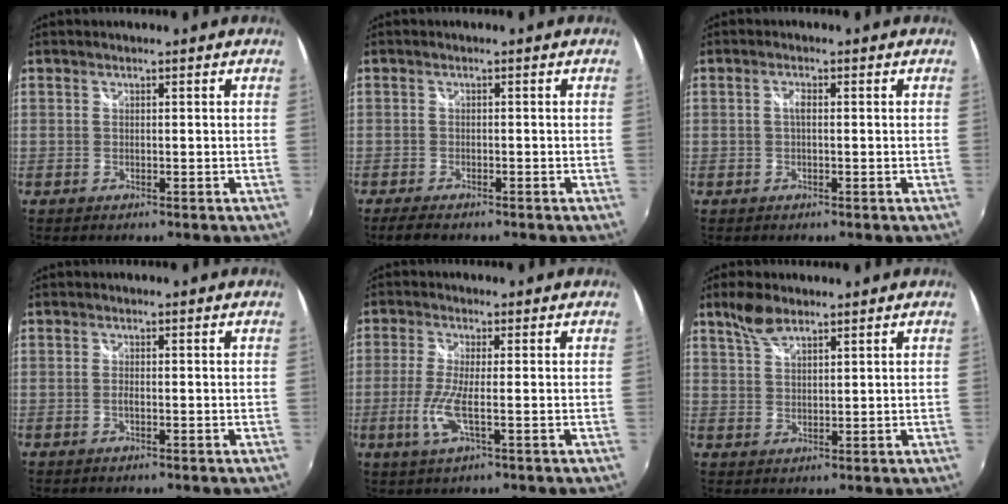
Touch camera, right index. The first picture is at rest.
{"total": 4.1, "force": [-3.3, 1.2, 2.1], "torque": [-0.050, -0.018, -0.058]}
{"total": 1.3, "force": [0.0, 0.5, 1.2], "torque": [-0.023, 0.004, -0.003]}
{"total": 1.0, "force": [-0.3, 0.1, 0.9], "torque": [-0.020, -0.001, -0.007]}
{"total": 5.9, "force": [-1.5, 0.4, 5.7], "torque": [-0.130, -0.009, -0.033]}
{"total": 5.0, "force": [3.7, 1.8, 2.8], "torque": [-0.053, 0.008, 0.072]}